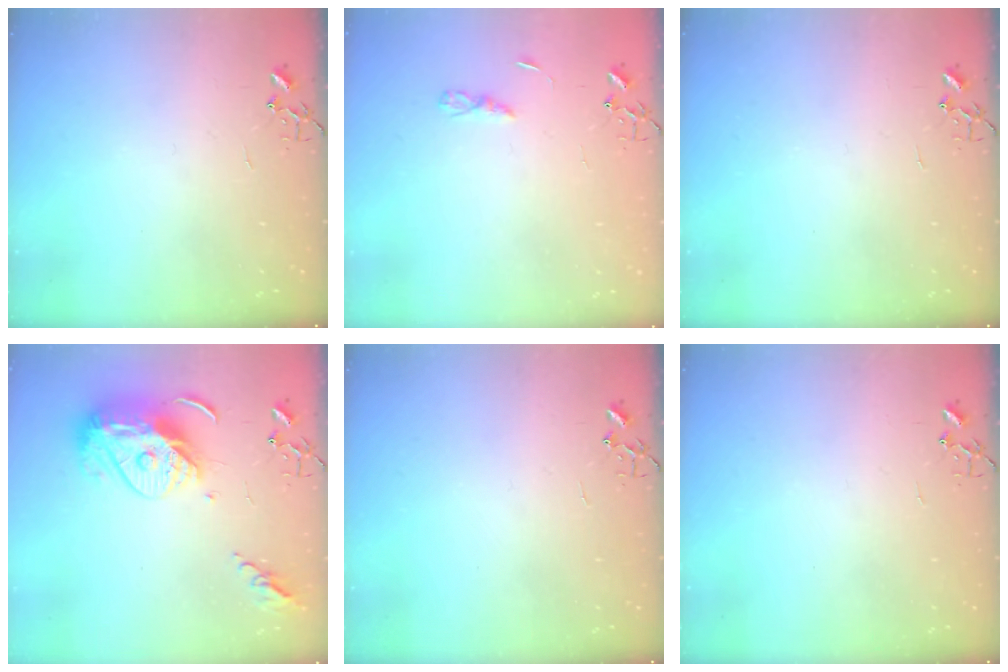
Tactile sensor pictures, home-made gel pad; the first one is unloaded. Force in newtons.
{"total": 2.9, "press": 2.9, "slide": 0.3}
{"total": 0.0}
{"total": 15.1, "press": 15.0, "slide": 1.4}
{"total": 0.0}
{"total": 0.0}